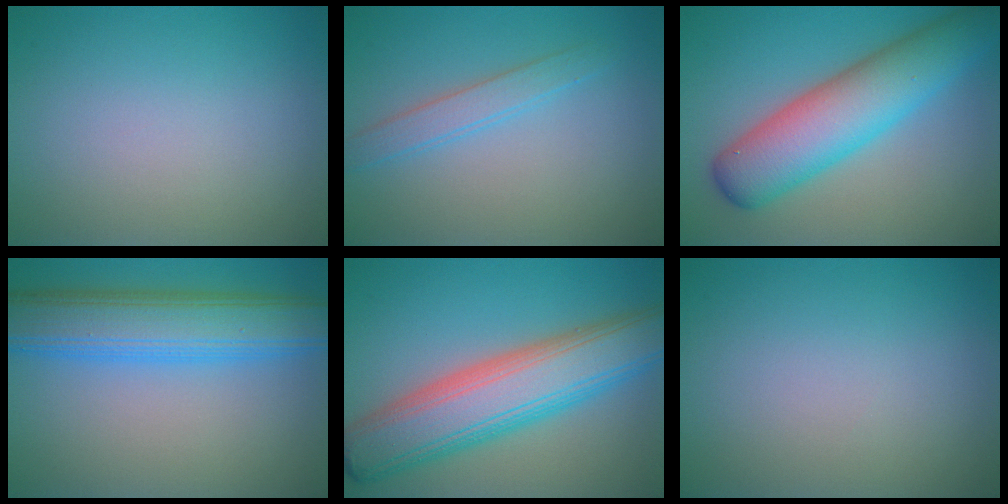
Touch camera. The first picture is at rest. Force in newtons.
{"total": 1.7, "press": 1.7, "slide": 0.1}
{"total": 8.5, "press": 8.5, "slide": 0.2}
{"total": 8.2, "press": 8.2, "slide": 0.1}
{"total": 9.7, "press": 9.7, "slide": 0.5}
{"total": 0.0}